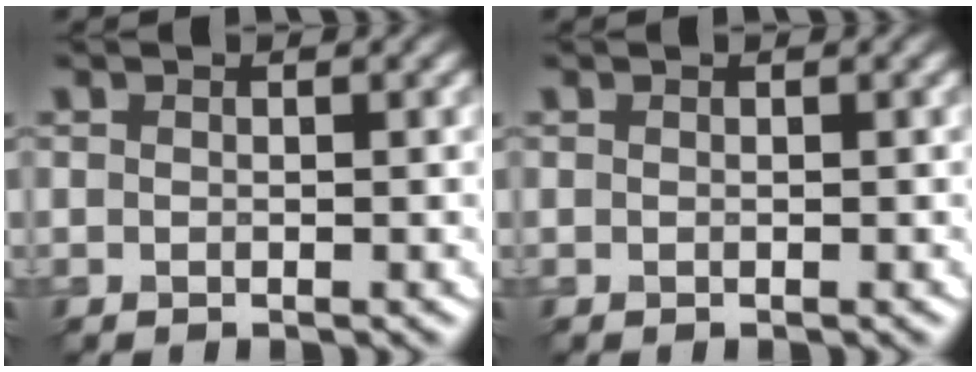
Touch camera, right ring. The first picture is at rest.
{"total": 0.0}